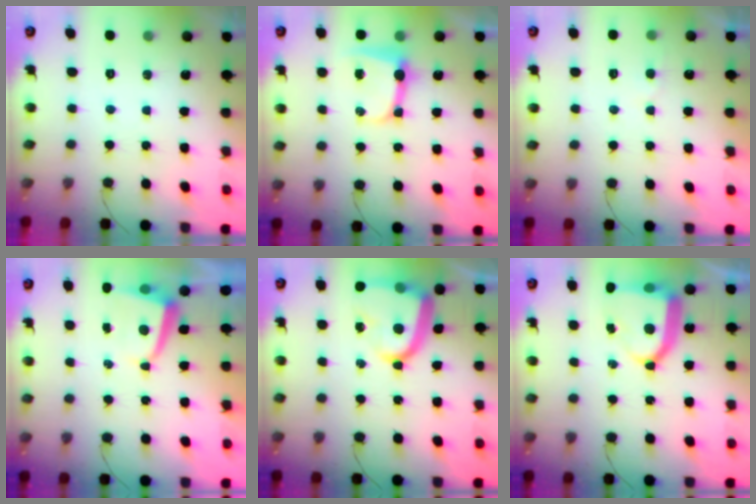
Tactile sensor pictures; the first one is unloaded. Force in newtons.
{"total": 8.5, "press": 8.5, "slide": 0.7}
{"total": 3.0, "press": 3.0, "slide": 0.3}
{"total": 2.7, "press": 2.6, "slide": 0.4}
{"total": 14.0, "press": 13.9, "slide": 1.5}
{"total": 9.3, "press": 9.2, "slide": 1.0}